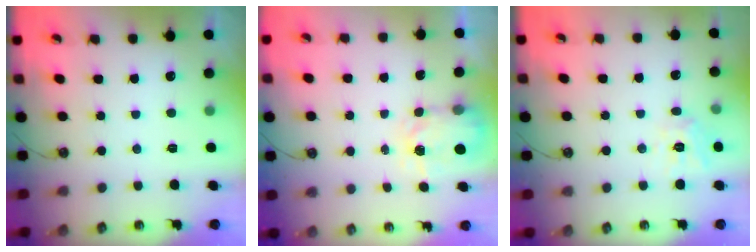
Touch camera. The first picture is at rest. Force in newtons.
{"total": 4.5, "press": 4.5, "slide": 0.4}
{"total": 10.5, "press": 10.5, "slide": 0.7}